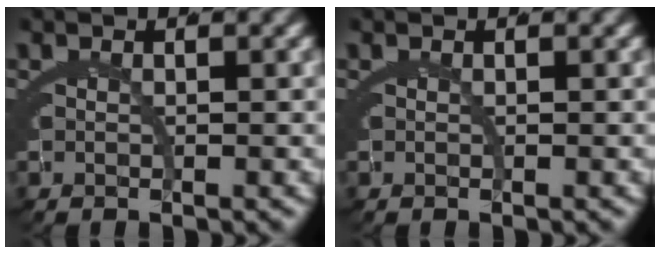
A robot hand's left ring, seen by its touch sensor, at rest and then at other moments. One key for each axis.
{"total": 0.0}